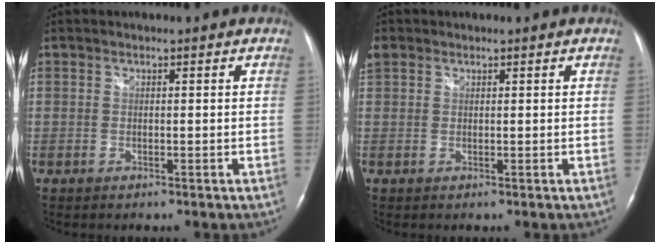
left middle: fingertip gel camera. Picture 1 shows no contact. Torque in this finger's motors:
{"motor_torque": [0.13, -0.13, 0.55, 0.09]}